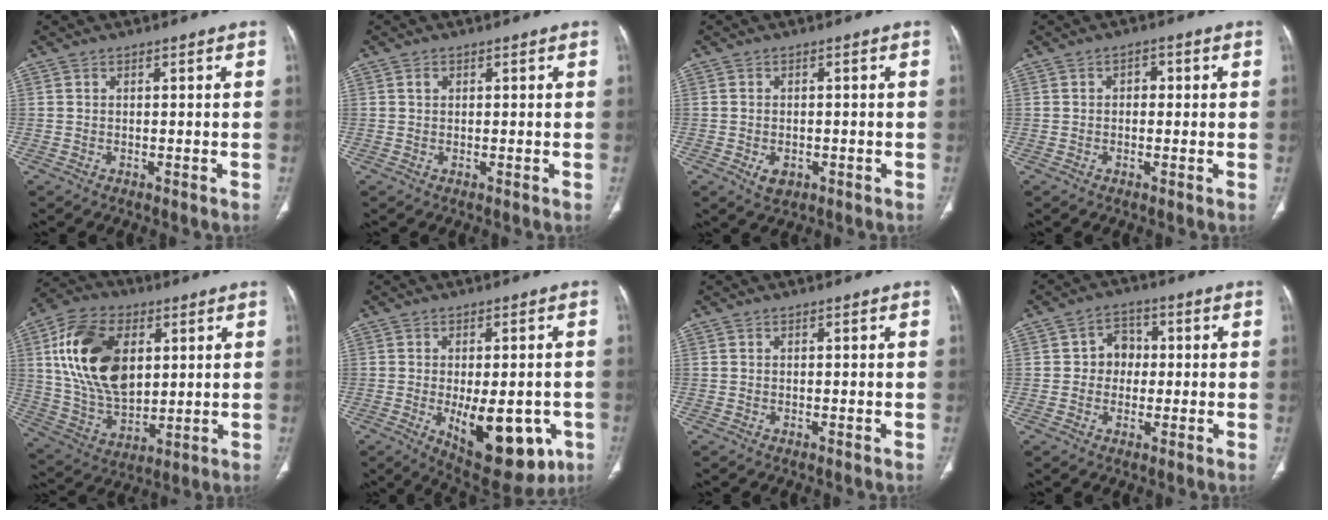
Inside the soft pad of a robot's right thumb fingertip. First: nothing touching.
{"total": 0.9, "force": [0.3, 0.7, 0.5], "torque": [-0.008, 0.003, 0.006]}
{"total": 3.1, "force": [-1.1, 2.1, 2.0], "torque": [-0.028, 0.001, -0.011]}
{"total": 2.1, "force": [0.2, 1.5, 1.4], "torque": [-0.009, 0.007, -0.002]}
{"total": 20.2, "force": [5.2, 12.5, 15.0], "torque": [-0.251, -0.008, 0.101]}
{"total": 16.8, "force": [-5.0, 8.1, 13.8], "torque": [-0.166, -0.008, -0.045]}
{"total": 0.0}
{"total": 5.3, "force": [0.2, 4.7, 2.6], "torque": [-0.008, 0.013, -0.006]}